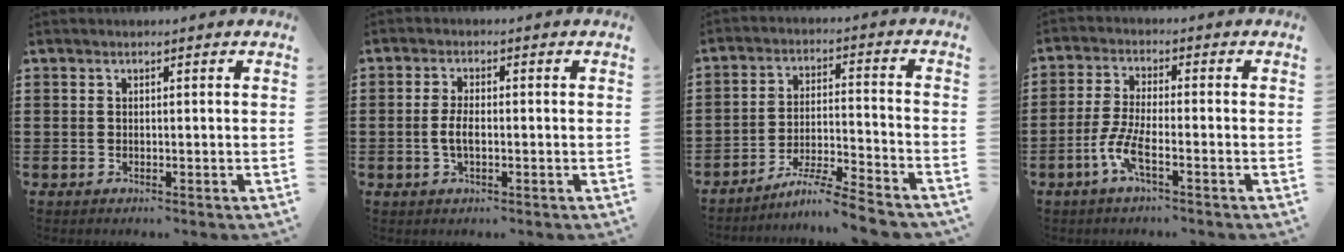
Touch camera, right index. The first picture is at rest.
{"total": 3.0, "force": [-0.5, 1.2, 2.7], "torque": [-0.066, -0.003, -0.014]}
{"total": 7.1, "force": [-6.3, -0.3, 3.3], "torque": [-0.066, -0.006, -0.123]}
{"total": 5.5, "force": [-2.8, 1.0, 4.6], "torque": [-0.118, -0.015, -0.061]}